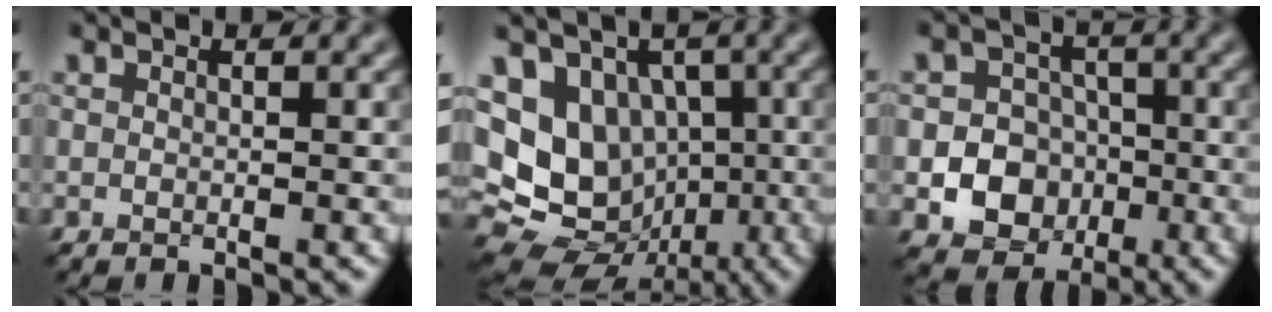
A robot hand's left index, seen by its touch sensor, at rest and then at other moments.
{"total": 13.8, "force": [-0.5, 11.8, 7.0], "torque": [-0.143, 0.021, -0.015]}
{"total": 10.1, "force": [-3.3, 8.9, 3.4], "torque": [-0.030, -0.019, -0.075]}